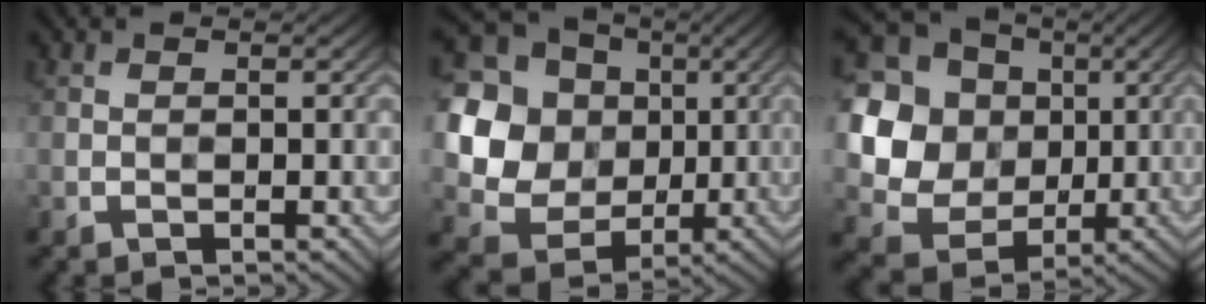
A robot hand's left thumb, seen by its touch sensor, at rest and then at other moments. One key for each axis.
{"total": 18.1, "fx": 3.0, "fy": 16.3, "fz": 7.3, "tx": -0.256, "ty": 0.032, "tz": 0.051}
{"total": 17.8, "fx": 2.9, "fy": 16.0, "fz": 7.2, "tx": -0.253, "ty": 0.033, "tz": 0.048}